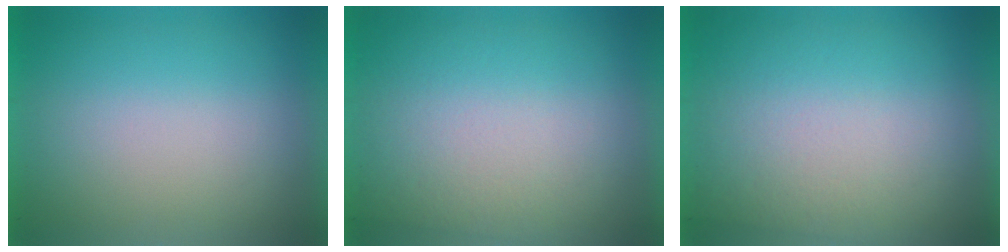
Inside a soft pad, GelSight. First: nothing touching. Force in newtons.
{"total": 2.9}
{"total": 2.9}